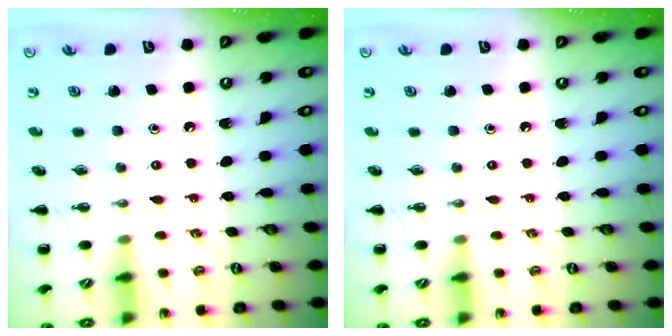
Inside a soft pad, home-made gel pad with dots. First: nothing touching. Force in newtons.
{"total": 0.0}